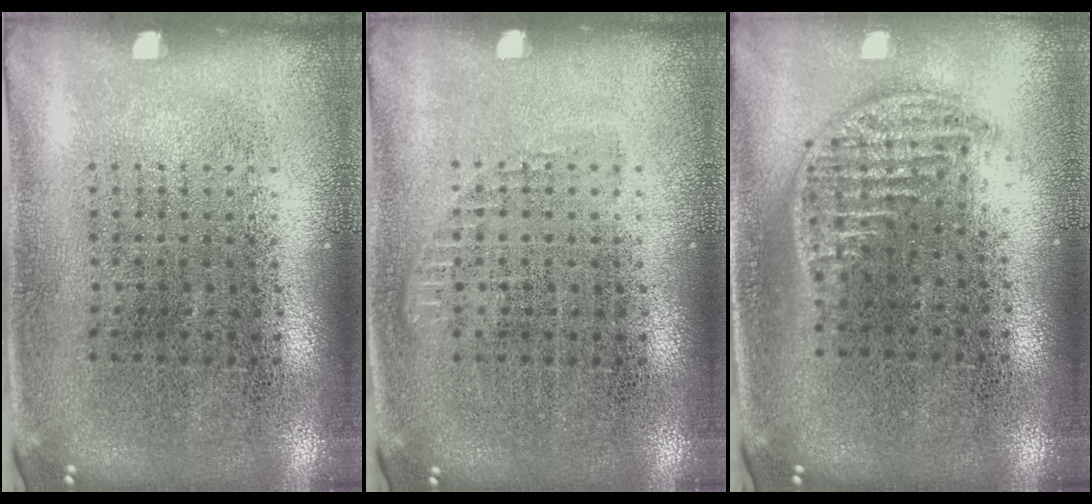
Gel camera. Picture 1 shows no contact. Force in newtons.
{"total": 0.5, "press": 0.5, "slide": 0.2}
{"total": 1.3, "press": 1.1, "slide": 0.5}